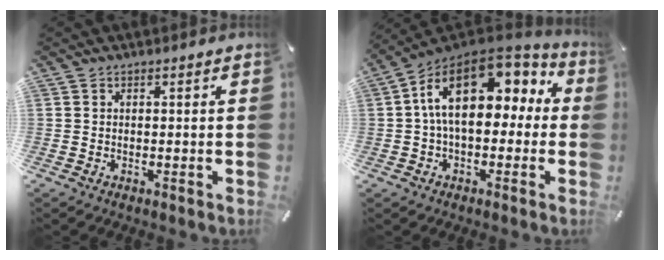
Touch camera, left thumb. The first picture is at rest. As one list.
[{"total": 17.1, "force": [4.8, 9.9, 13.1], "torque": [-0.238, -0.021, 0.085]}]